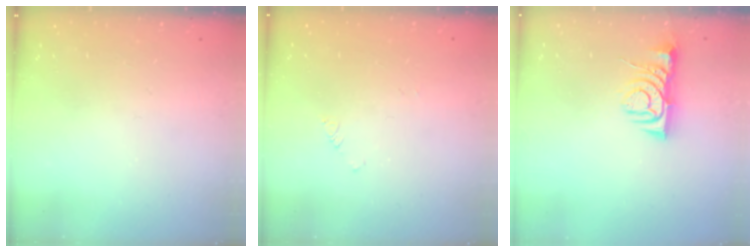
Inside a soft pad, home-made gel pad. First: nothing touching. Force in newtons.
{"total": 1.4, "press": 1.3, "slide": 0.3}
{"total": 5.5, "press": 5.4, "slide": 0.7}